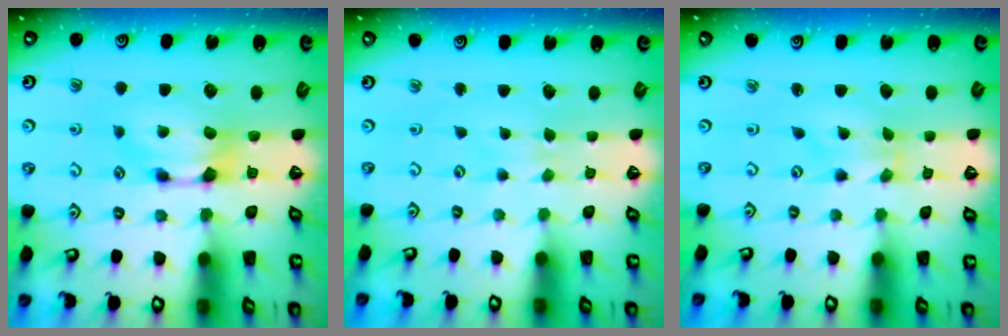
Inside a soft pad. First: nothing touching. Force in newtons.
{"total": 4.5, "press": 4.4, "slide": 0.3}
{"total": 3.6, "press": 3.5, "slide": 1.0}